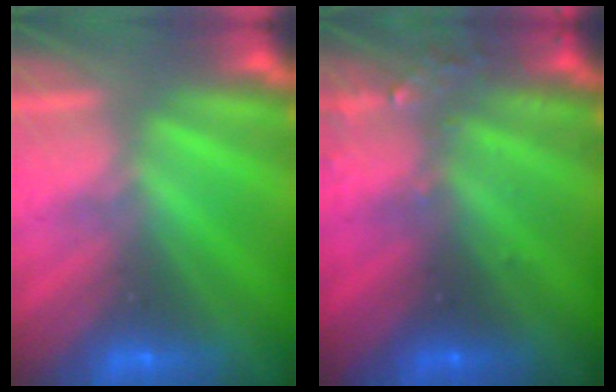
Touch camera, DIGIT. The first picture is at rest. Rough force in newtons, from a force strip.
{"total": 3.3}